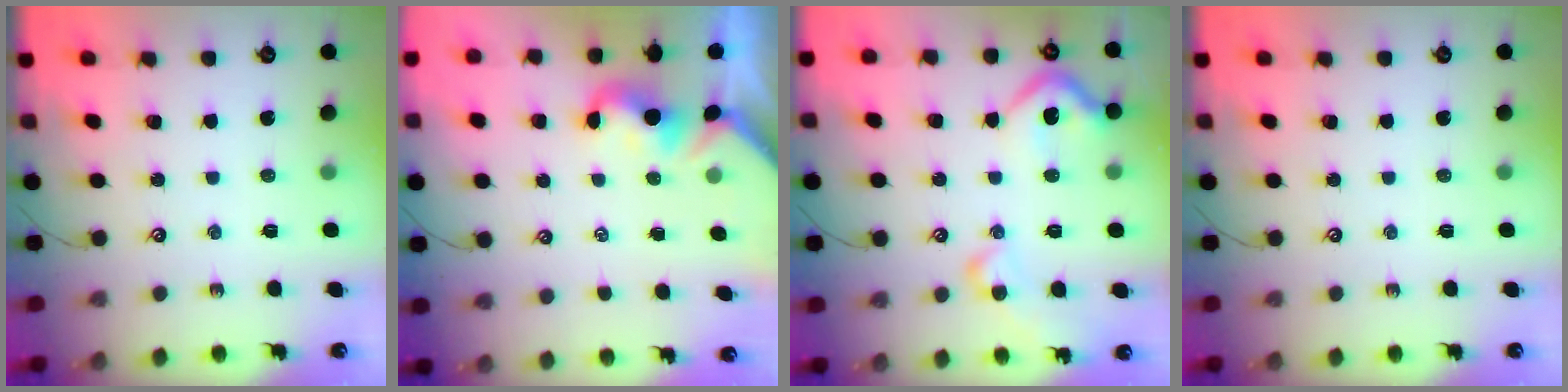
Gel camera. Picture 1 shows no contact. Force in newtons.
{"total": 1.5, "press": 1.4, "slide": 0.5}
{"total": 12.1, "press": 12.0, "slide": 1.8}
{"total": 0.0}